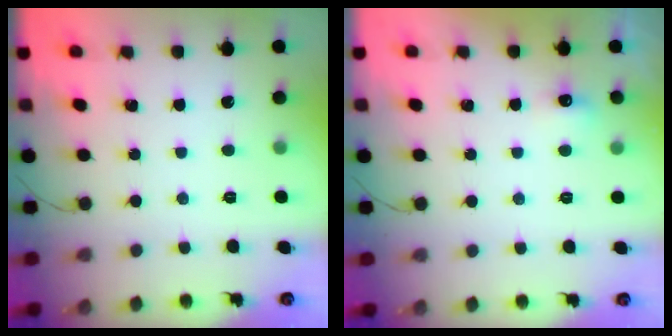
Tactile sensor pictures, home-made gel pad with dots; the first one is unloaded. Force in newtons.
{"total": 4.1, "press": 3.8, "slide": 1.3}